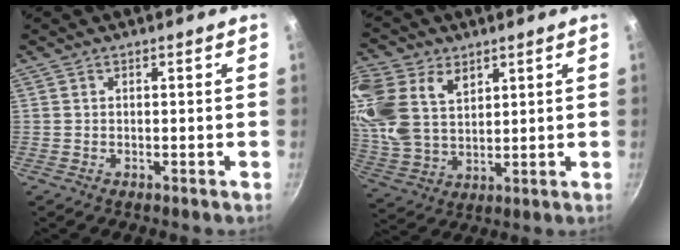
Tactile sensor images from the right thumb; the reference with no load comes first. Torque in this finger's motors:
{"motor_torque": [-0.11, 0.89, 0.54, 0.63, 0.17]}